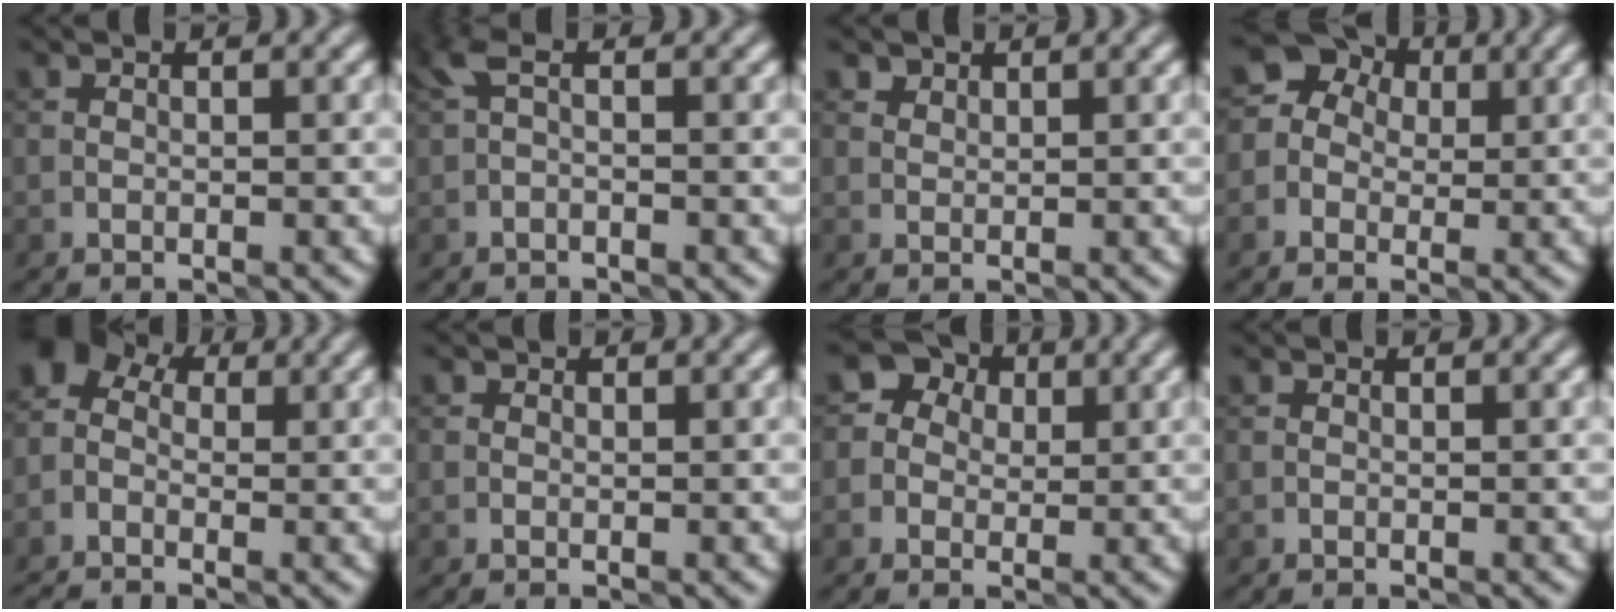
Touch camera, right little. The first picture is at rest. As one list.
[{"total": 1.3, "force": [-0.2, 0.3, 1.2], "torque": [-0.030, 0.005, -0.008]}, {"total": 1.4, "force": [1.2, 0.7, 0.4], "torque": [0.000, 0.004, 0.011]}, {"total": 6.9, "force": [1.6, 6.1, 2.8], "torque": [-0.019, 0.043, -0.016]}, {"total": 3.9, "force": [-1.2, 3.1, 2.2], "torque": [-0.041, 0.008, -0.026]}, {"total": 0.0}, {"total": 4.7, "force": [1.5, 4.0, 1.8], "torque": [0.003, 0.019, -0.001]}, {"total": 0.0}]